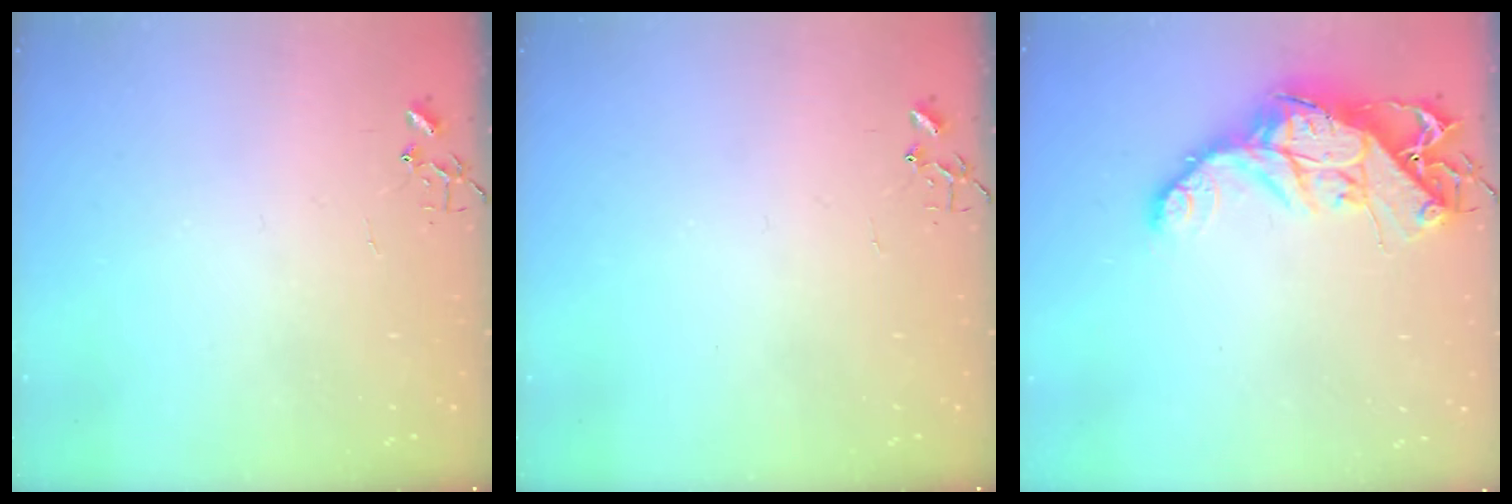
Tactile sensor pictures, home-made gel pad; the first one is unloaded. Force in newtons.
{"total": 0.0}
{"total": 16.1, "press": 16.1, "slide": 1.6}